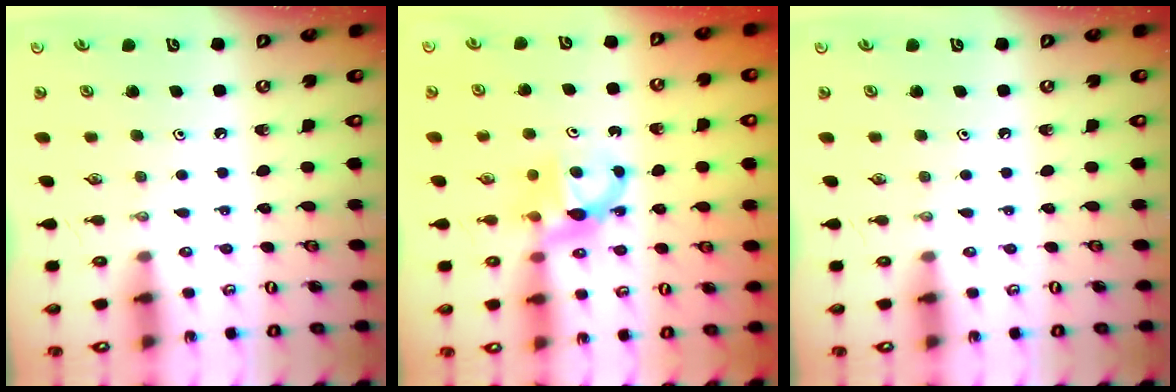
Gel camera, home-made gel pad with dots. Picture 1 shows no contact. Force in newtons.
{"total": 7.3, "press": 7.3, "slide": 0.3}
{"total": 0.0}